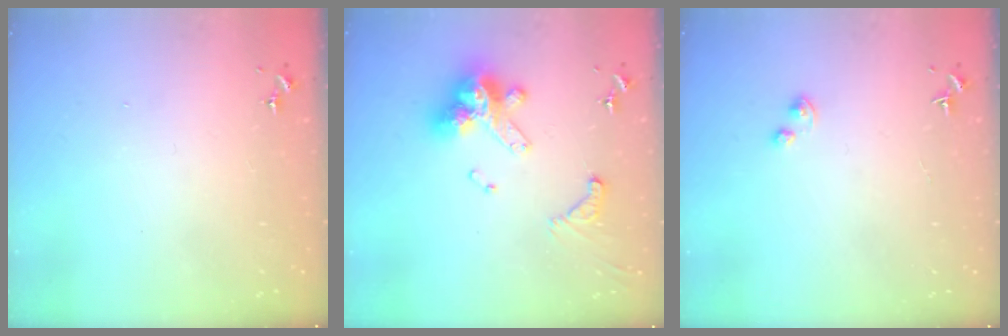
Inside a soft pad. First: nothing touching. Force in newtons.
{"total": 14.1, "press": 14.0, "slide": 1.4}
{"total": 1.5, "press": 1.5, "slide": 0.4}